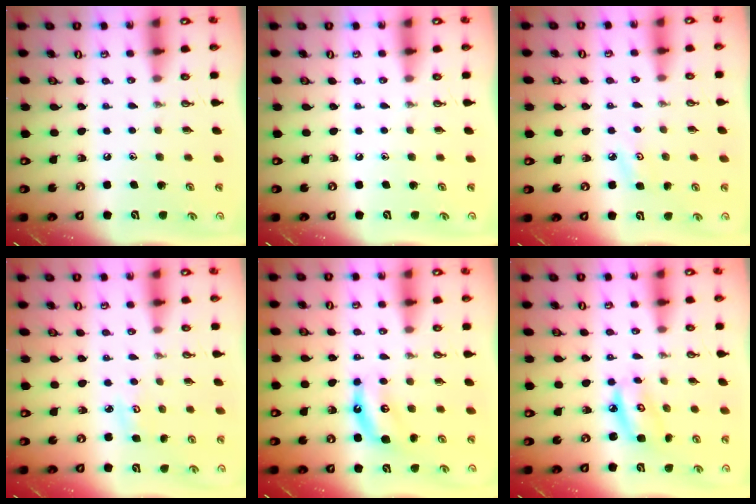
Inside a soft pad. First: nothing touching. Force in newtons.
{"total": 0.0}
{"total": 3.9, "press": 3.8, "slide": 0.6}
{"total": 4.6, "press": 4.6, "slide": 0.2}
{"total": 6.3, "press": 6.3, "slide": 0.6}
{"total": 6.9, "press": 6.9, "slide": 0.5}